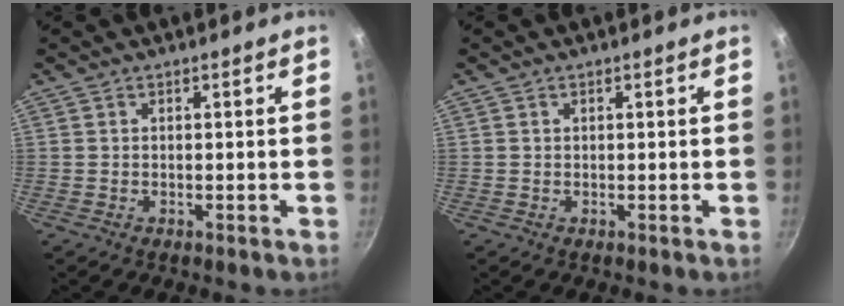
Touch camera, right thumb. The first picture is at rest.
{"total": 0.0}